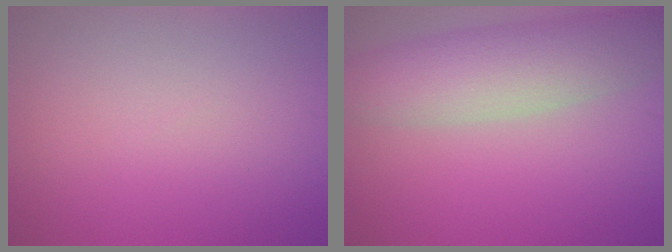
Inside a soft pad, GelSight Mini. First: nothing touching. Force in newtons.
{"total": 7.1, "press": 7.0, "slide": 0.7}